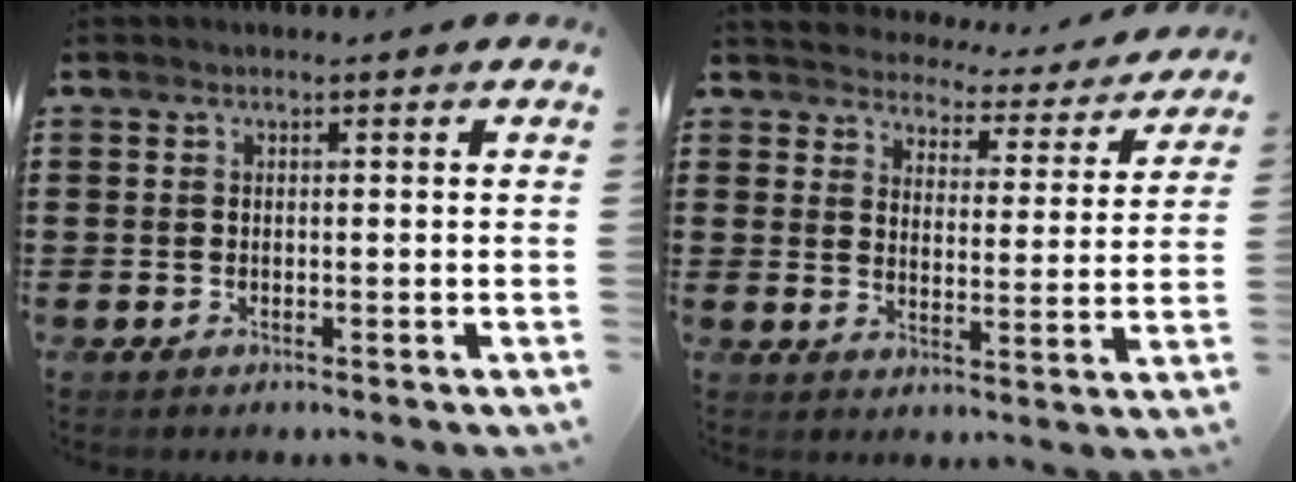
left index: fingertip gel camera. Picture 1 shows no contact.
{"total": 3.2, "force": [3.2, 0.4, -0.2], "torque": [-0.022, -0.030, 0.049]}